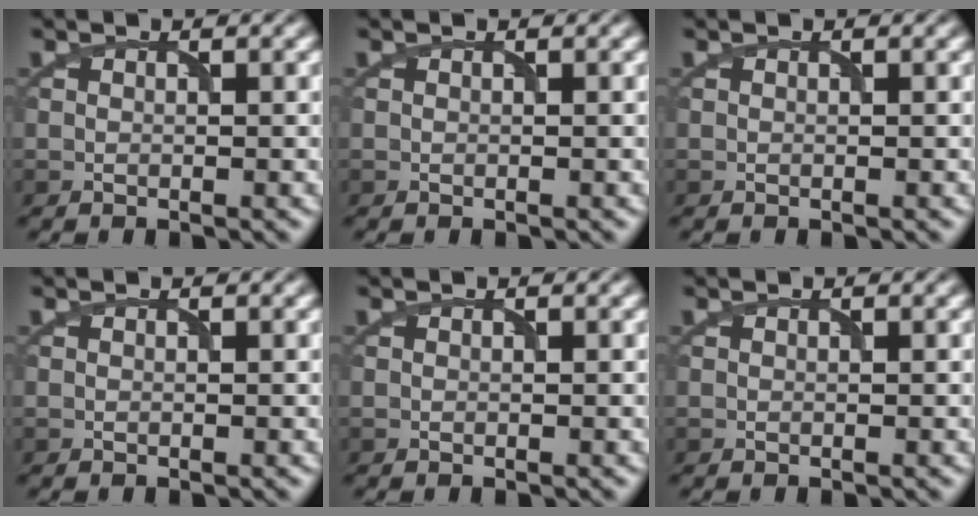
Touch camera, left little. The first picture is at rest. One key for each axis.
{"total": 0.0}
{"total": 0.0}
{"total": 0.0}
{"total": 0.0}
{"total": 0.0}